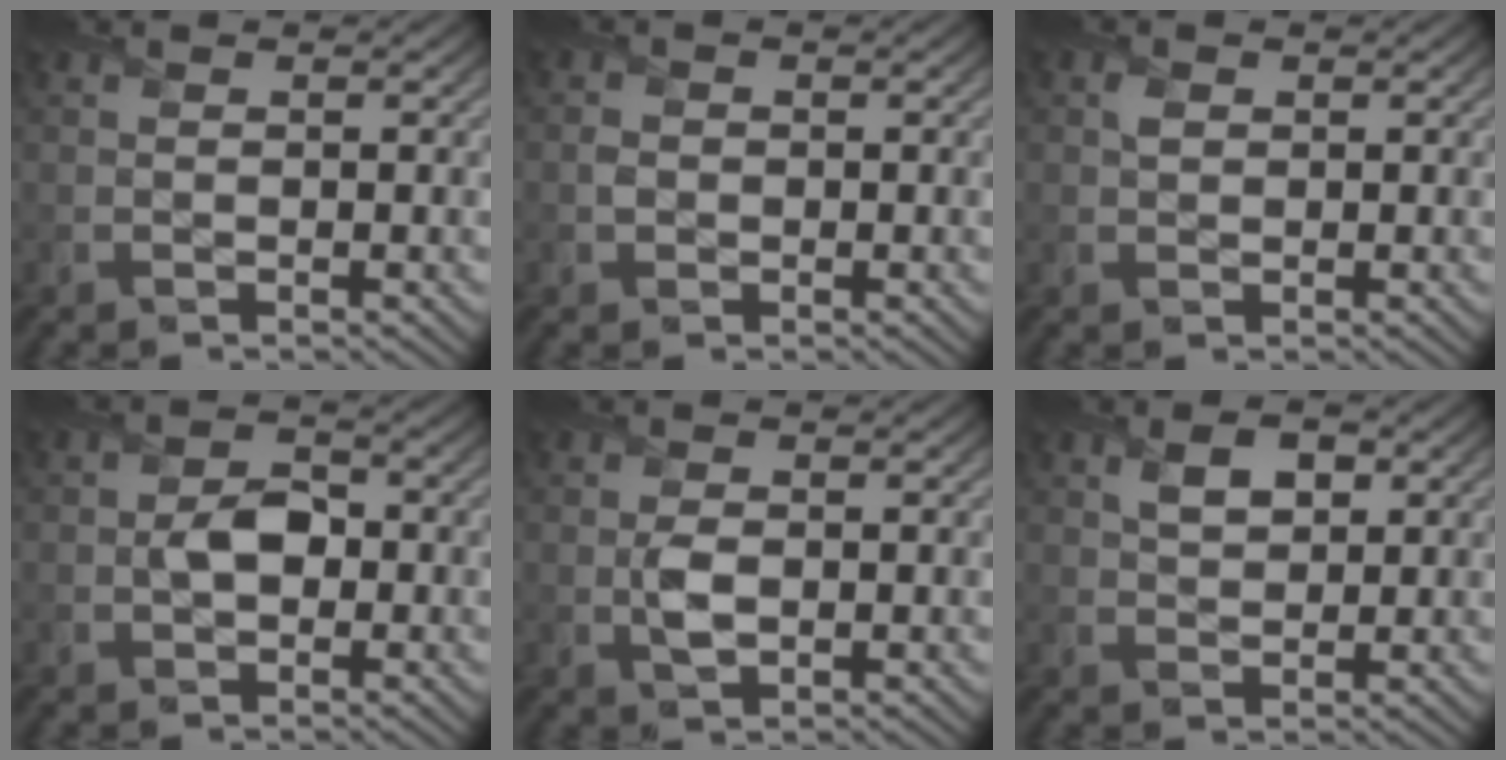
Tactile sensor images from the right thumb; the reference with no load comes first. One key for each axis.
{"total": 1.4, "fx": -0.2, "fy": 1.3, "fz": 0.4, "tx": -0.007, "ty": -0.004, "tz": -0.011}
{"total": 1.2, "fx": 0.4, "fy": 1.0, "fz": 0.6, "tx": -0.015, "ty": 0.003, "tz": 0.005}
{"total": 3.5, "fx": -0.5, "fy": 2.5, "fz": 2.3, "tx": -0.044, "ty": 0.000, "tz": -0.015}
{"total": 2.5, "fx": -0.1, "fy": 1.6, "fz": 1.9, "tx": -0.043, "ty": -0.006, "tz": -0.001}
{"total": 3.6, "fx": 1.4, "fy": 2.3, "fz": 2.4, "tx": -0.047, "ty": -0.001, "tz": 0.024}